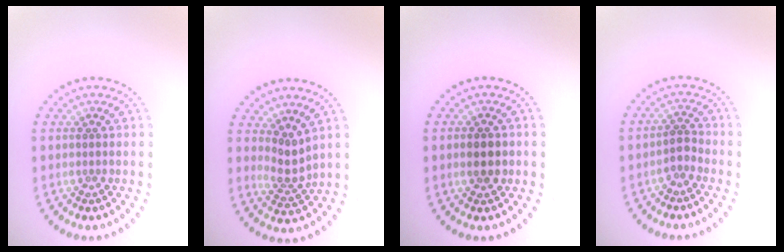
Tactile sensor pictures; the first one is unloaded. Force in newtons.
{"total": 2.3, "press": 1.6, "slide": 1.7}
{"total": 2.6, "press": 2.6, "slide": 0.2}
{"total": 1.4, "press": 1.1, "slide": 0.9}